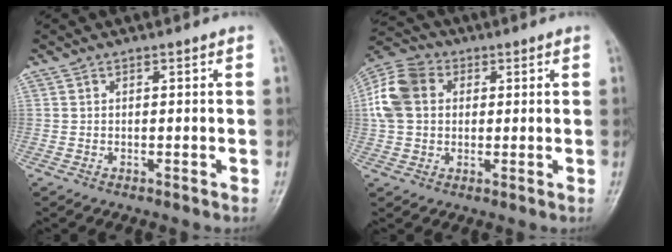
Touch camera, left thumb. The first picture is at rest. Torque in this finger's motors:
{"motor_torque": [0.18, 1.64, 1.19, -0.04, 0.36]}